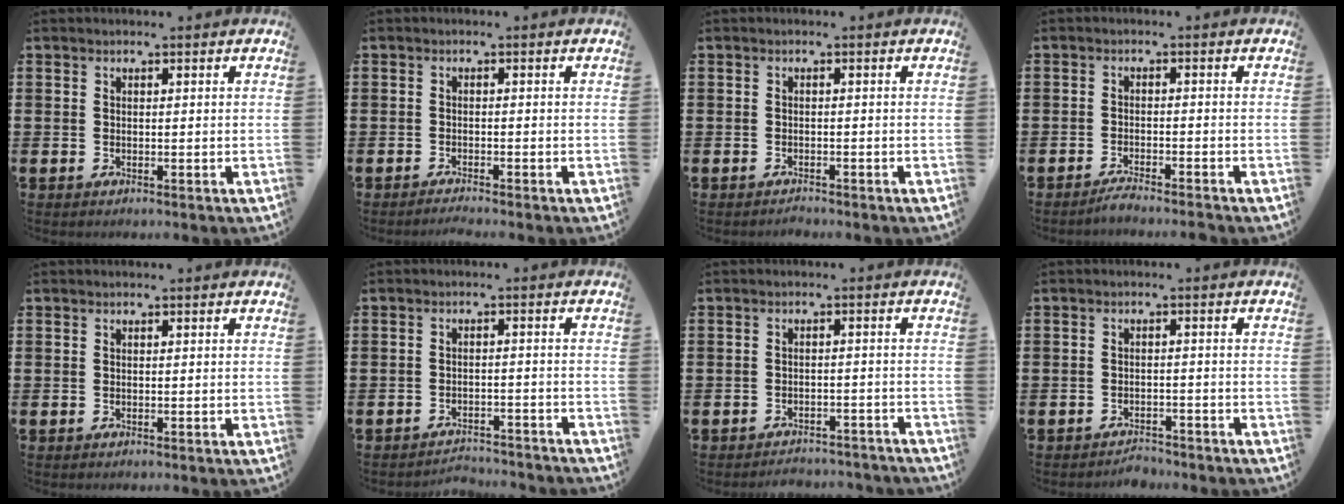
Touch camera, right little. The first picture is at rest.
{"total": 1.0, "force": [-0.9, -0.1, 0.3], "torque": [-0.006, -0.002, -0.018]}
{"total": 0.6, "force": [-0.6, 0.1, 0.0], "torque": [-0.003, -0.002, -0.014]}
{"total": 1.9, "force": [-1.7, -0.2, 0.7], "torque": [-0.012, 0.004, -0.034]}
{"total": 0.0}
{"total": 2.6, "force": [-2.6, 0.0, -0.1], "torque": [-0.005, 0.003, -0.056]}
{"total": 2.3, "force": [-2.3, 0.1, -0.1], "torque": [-0.006, 0.003, -0.050]}
{"total": 1.8, "force": [-1.8, 0.2, 0.0], "torque": [-0.006, 0.005, -0.040]}